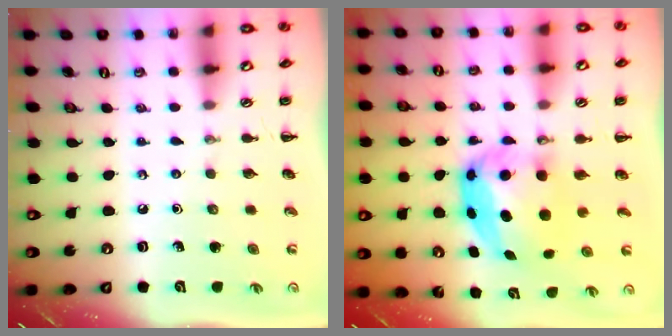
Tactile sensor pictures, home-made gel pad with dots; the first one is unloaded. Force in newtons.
{"total": 6.5, "press": 6.4, "slide": 0.9}